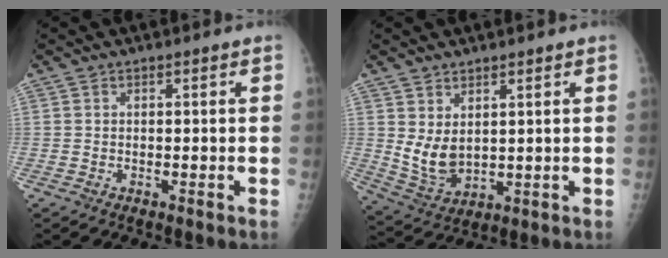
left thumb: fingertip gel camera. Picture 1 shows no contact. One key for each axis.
{"total": 7.0, "fx": 2.3, "fy": 4.4, "fz": 4.9, "tx": -0.077, "ty": -0.027, "tz": 0.062}